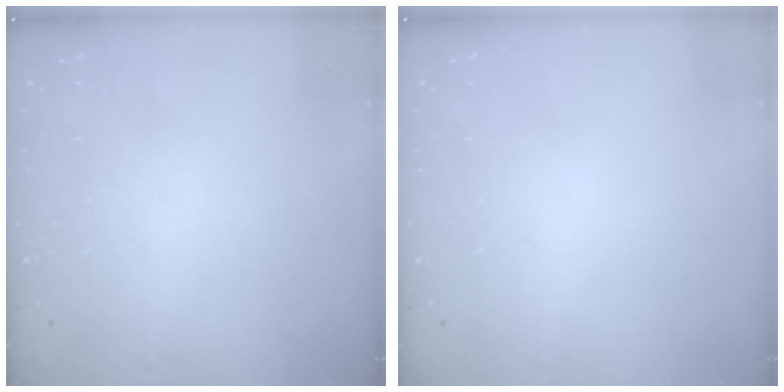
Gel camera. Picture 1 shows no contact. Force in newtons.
{"total": 0.0}